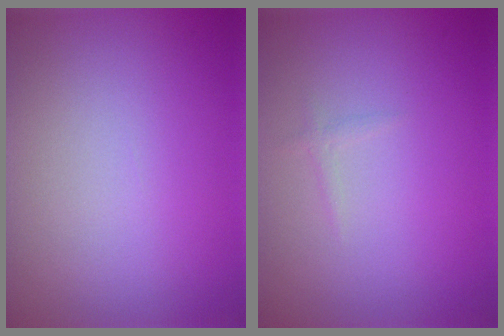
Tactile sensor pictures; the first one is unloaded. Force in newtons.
{"total": 0.5, "press": 0.5, "slide": 0.0}